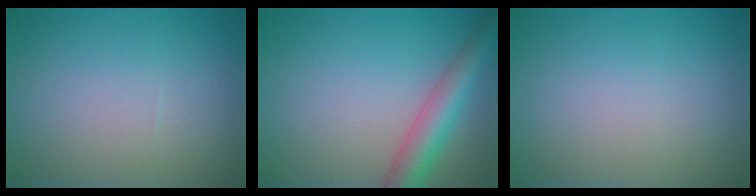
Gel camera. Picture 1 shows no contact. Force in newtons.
{"total": 4.8, "press": 4.8, "slide": 0.1}
{"total": 0.0}